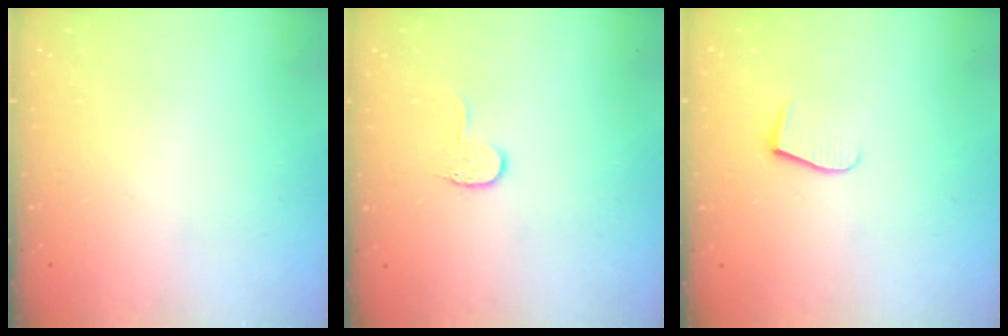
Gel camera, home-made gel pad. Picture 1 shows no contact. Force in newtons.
{"total": 4.6, "press": 4.6, "slide": 0.5}
{"total": 7.0, "press": 6.9, "slide": 0.5}